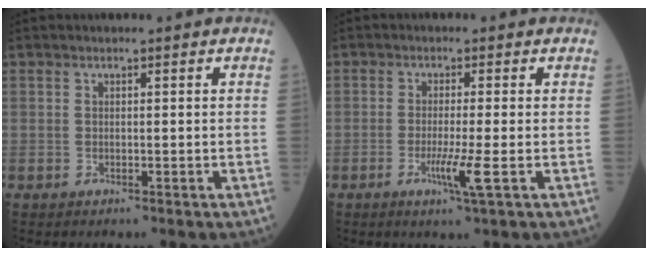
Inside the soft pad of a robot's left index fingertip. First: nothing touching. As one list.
[{"total": 4.1, "force": [-1.4, -0.6, 3.8], "torque": [-0.077, -0.012, -0.027]}]